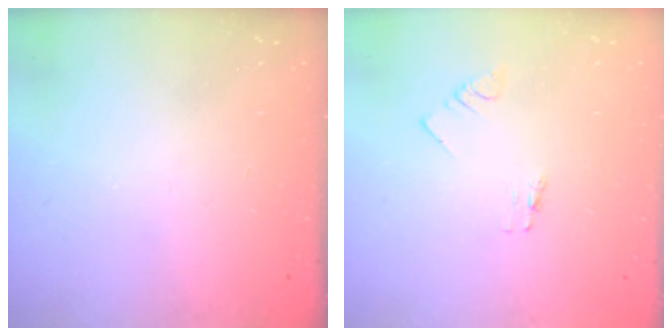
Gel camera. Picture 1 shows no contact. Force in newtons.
{"total": 0.7, "press": 0.7, "slide": 0.1}